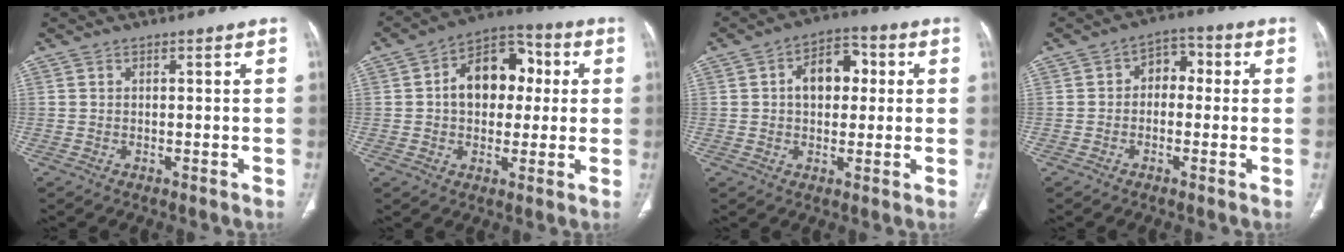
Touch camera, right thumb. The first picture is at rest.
{"total": 13.7, "force": [1.8, 9.6, 9.7], "torque": [-0.104, 0.026, 0.017]}
{"total": 9.3, "force": [1.5, 6.2, 6.8], "torque": [-0.076, 0.020, 0.018]}
{"total": 5.6, "force": [0.1, 4.1, 3.8], "torque": [-0.025, 0.022, -0.013]}